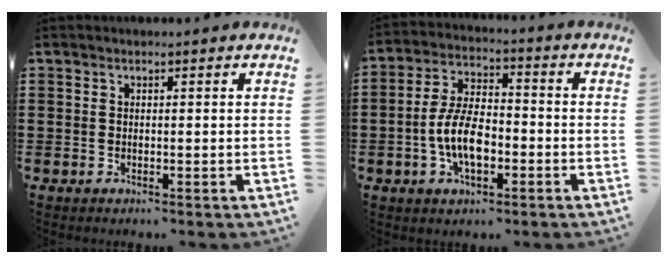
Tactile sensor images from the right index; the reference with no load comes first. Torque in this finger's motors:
{"motor_torque": [2.04, 0.10, 1.05, 0.21]}